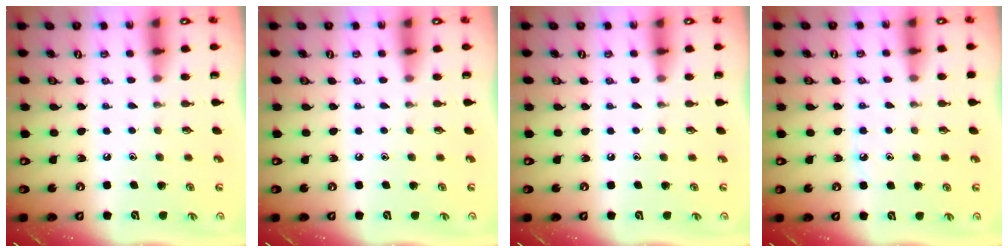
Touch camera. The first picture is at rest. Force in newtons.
{"total": 0.0}
{"total": 0.0}
{"total": 4.4, "press": 4.4, "slide": 0.6}